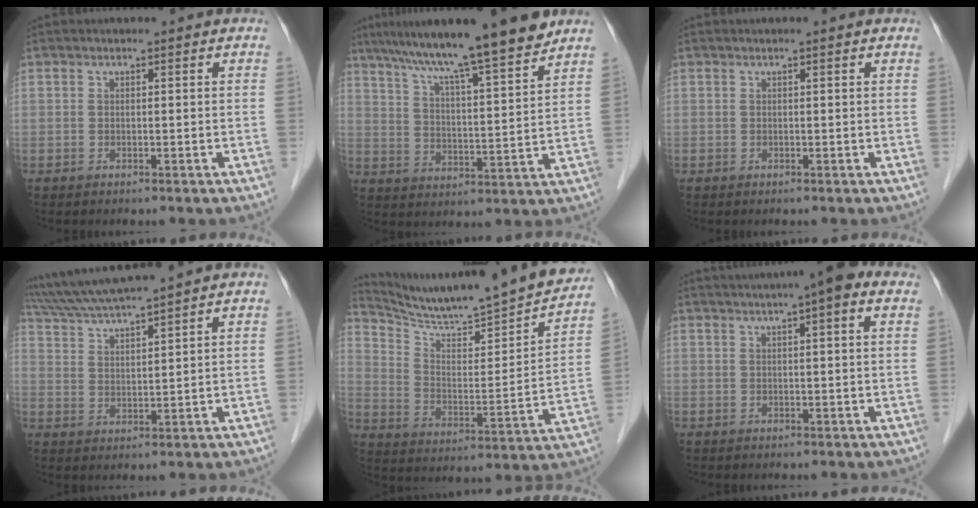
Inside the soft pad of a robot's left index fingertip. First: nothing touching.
{"total": 15.4, "force": [12.5, -0.4, 9.0], "torque": [-0.140, 0.009, 0.196]}
{"total": 0.0}
{"total": 10.3, "force": [9.3, -1.4, 4.3], "torque": [-0.081, 0.019, 0.166]}
{"total": 22.0, "force": [20.6, 0.8, 7.9], "torque": [-0.131, -0.068, 0.295]}
{"total": 7.9, "force": [5.0, 0.7, 6.0], "torque": [-0.083, 0.032, 0.064]}